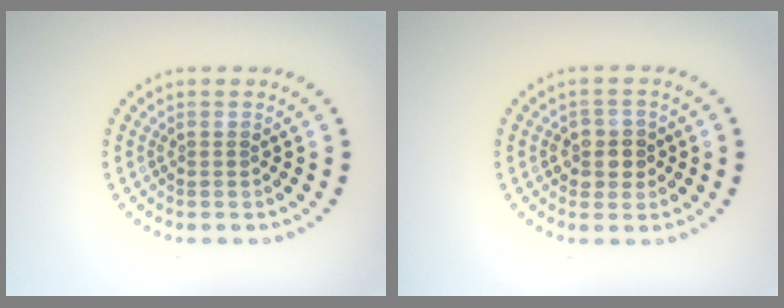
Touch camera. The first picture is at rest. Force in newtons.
{"total": 2.6, "press": 2.4, "slide": 1.0}